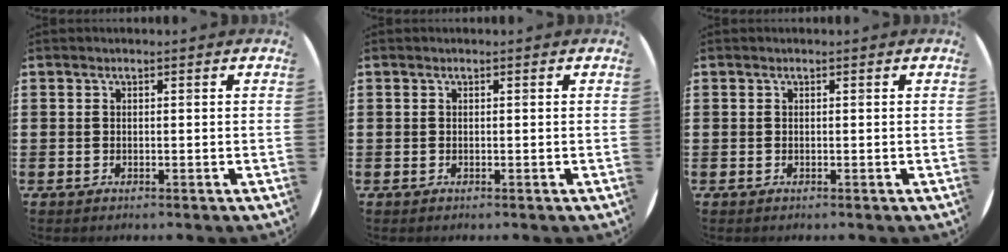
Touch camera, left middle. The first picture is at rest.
{"total": 0.0}
{"total": 0.0}